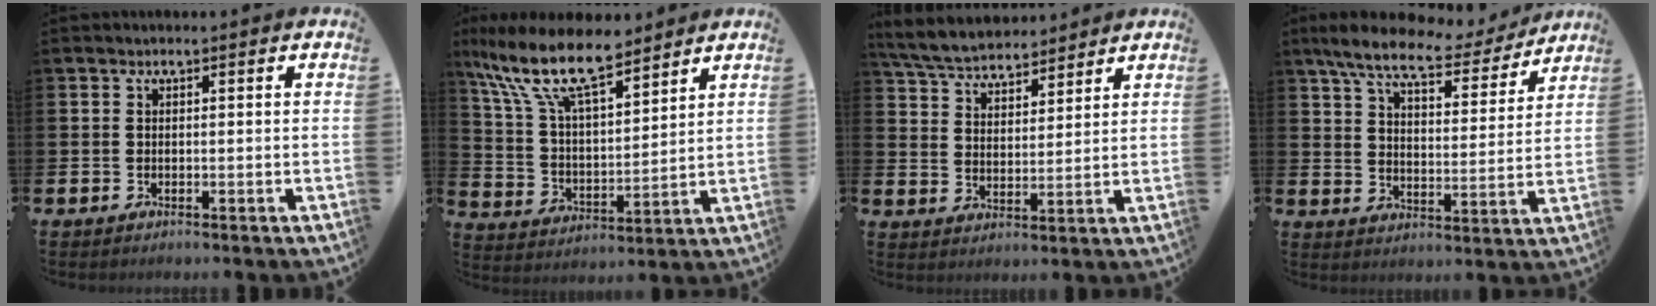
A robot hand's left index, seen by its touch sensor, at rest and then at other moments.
{"total": 12.7, "force": [10.0, 3.7, 7.0], "torque": [-0.172, -0.040, 0.180]}
{"total": 6.0, "force": [5.8, 1.2, 0.8], "torque": [-0.042, -0.030, 0.104]}
{"total": 8.8, "force": [7.6, 2.0, 4.0], "torque": [-0.093, -0.044, 0.128]}